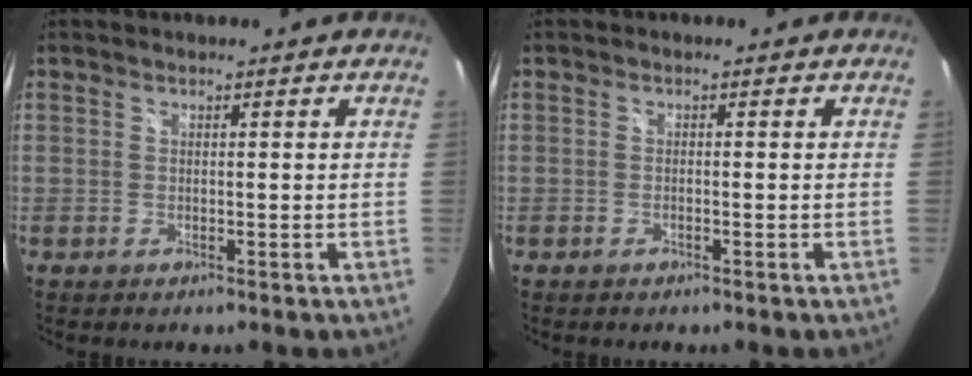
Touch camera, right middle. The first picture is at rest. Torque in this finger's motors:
{"motor_torque": [-0.17, 0.10, -0.01, 0.00]}